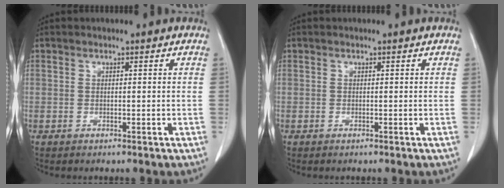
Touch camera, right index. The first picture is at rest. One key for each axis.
{"total": 0.0}